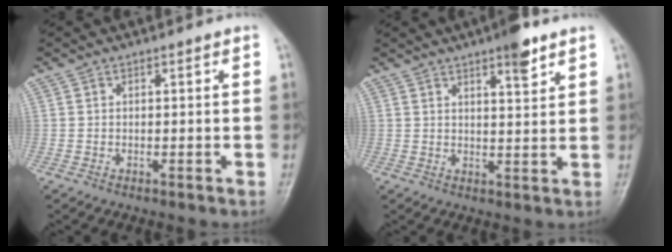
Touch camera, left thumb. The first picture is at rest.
{"total": 5.8, "force": [3.9, 1.3, 4.2], "torque": [-0.051, -0.022, 0.054]}